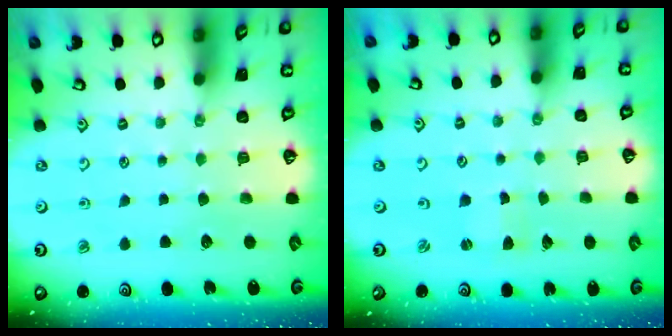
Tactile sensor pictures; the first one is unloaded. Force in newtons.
{"total": 0.8, "press": 0.8, "slide": 0.2}